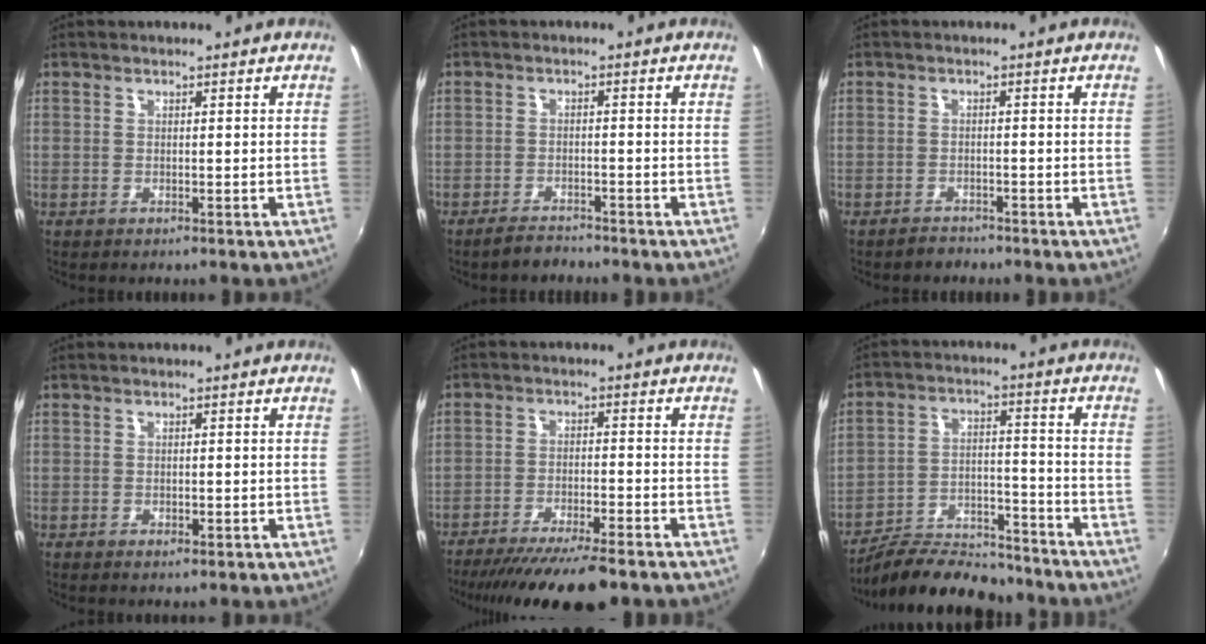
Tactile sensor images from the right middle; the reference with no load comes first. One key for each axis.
{"total": 3.0, "fx": -2.8, "fy": 0.9, "fz": 0.8, "tx": -0.029, "ty": 0.000, "tz": -0.049}
{"total": 2.1, "fx": -1.9, "fy": 0.9, "fz": 0.1, "tx": -0.009, "ty": 0.000, "tz": -0.031}
{"total": 1.3, "fx": -0.7, "fy": 0.8, "fz": 0.8, "tx": -0.013, "ty": -0.005, "tz": -0.012}
{"total": 14.5, "fx": -12.1, "fy": 2.1, "fz": 7.8, "tx": -0.156, "ty": -0.031, "tz": -0.191}
{"total": 16.5, "fx": -14.5, "fy": 5.3, "fz": 5.9, "tx": -0.119, "ty": 0.012, "tz": -0.219}